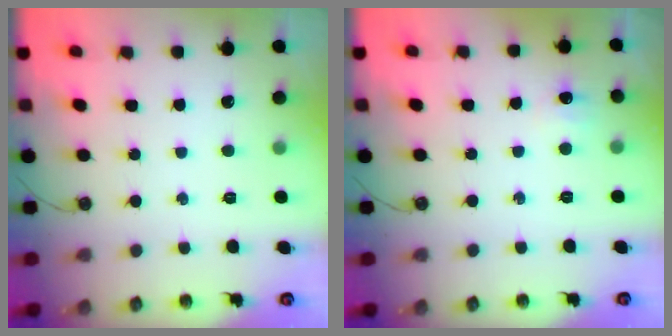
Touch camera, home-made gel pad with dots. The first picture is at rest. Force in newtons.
{"total": 4.8, "press": 4.7, "slide": 0.6}